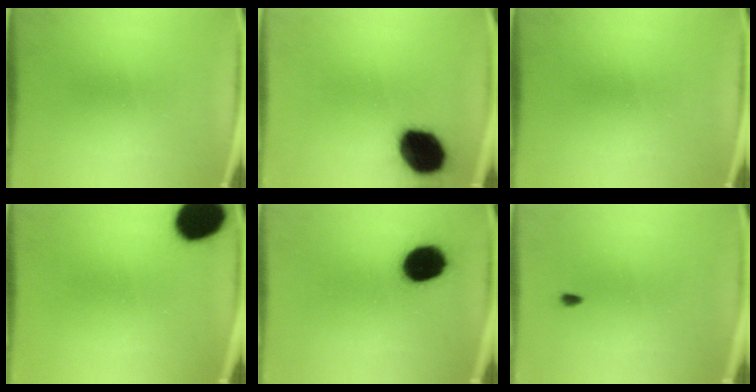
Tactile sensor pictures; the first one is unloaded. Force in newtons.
{"total": 15.9}
{"total": 0.0}
{"total": 15.0}
{"total": 13.1}
{"total": 0.6}